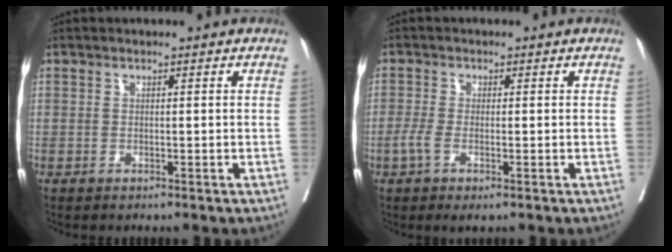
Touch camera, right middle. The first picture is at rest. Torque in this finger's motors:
{"motor_torque": [0.30, -0.13, 0.26, 0.08]}